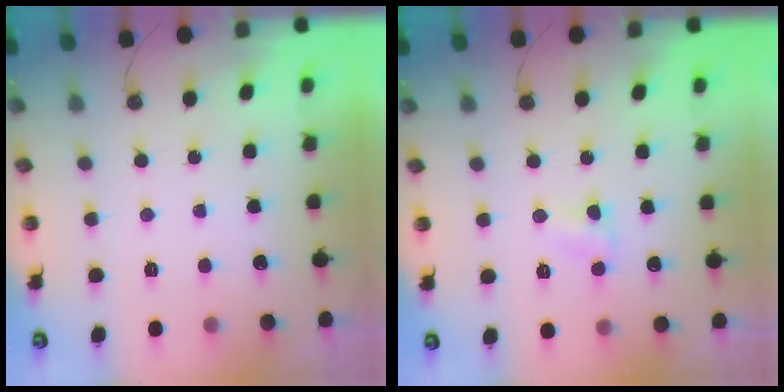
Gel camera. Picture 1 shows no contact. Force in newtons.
{"total": 5.1, "press": 5.1, "slide": 0.4}